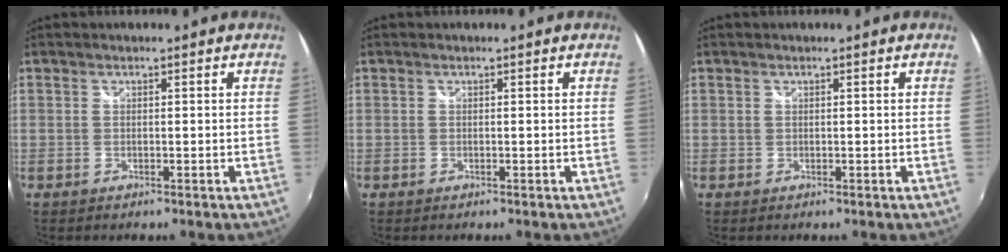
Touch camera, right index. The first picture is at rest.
{"total": 0.0}
{"total": 0.0}